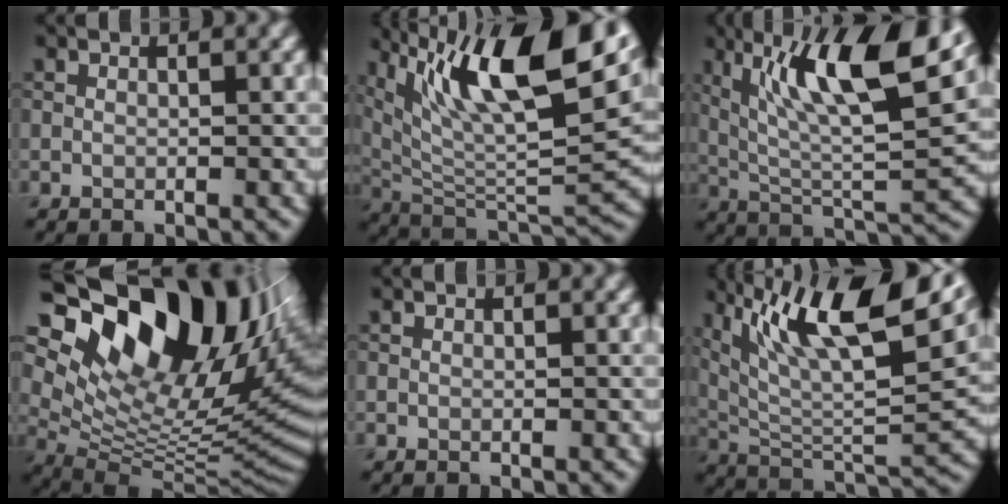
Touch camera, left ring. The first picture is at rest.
{"total": 15.1, "force": [7.4, 4.8, 12.2], "torque": [-0.212, 0.010, 0.134]}
{"total": 12.7, "force": [5.8, 3.1, 10.8], "torque": [-0.181, 0.004, 0.102]}
{"total": 18.6, "force": [9.0, 9.6, 13.1], "torque": [-0.195, 0.031, 0.158]}
{"total": 0.0}
{"total": 13.9, "force": [7.7, 3.8, 11.0], "torque": [-0.190, 0.007, 0.141]}